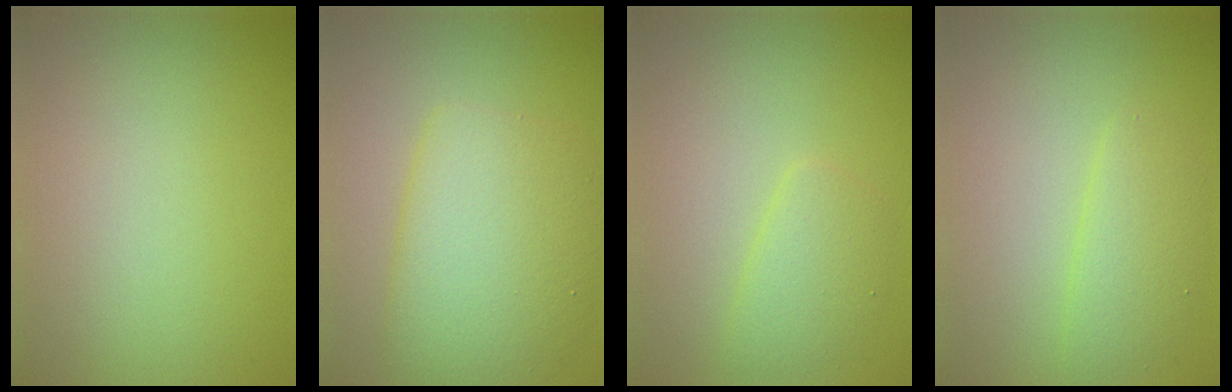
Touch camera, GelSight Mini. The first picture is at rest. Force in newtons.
{"total": 6.7, "press": 6.7, "slide": 0.1}
{"total": 2.2, "press": 2.2, "slide": 0.1}
{"total": 2.4, "press": 2.4, "slide": 0.1}